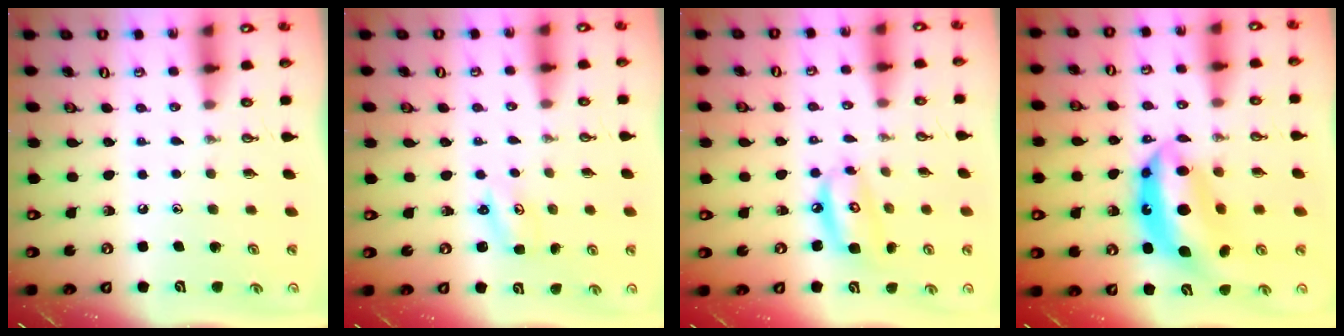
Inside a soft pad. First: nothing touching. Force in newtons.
{"total": 1.8, "press": 1.8, "slide": 0.2}
{"total": 9.2, "press": 9.2, "slide": 1.1}
{"total": 13.1, "press": 13.1, "slide": 0.9}